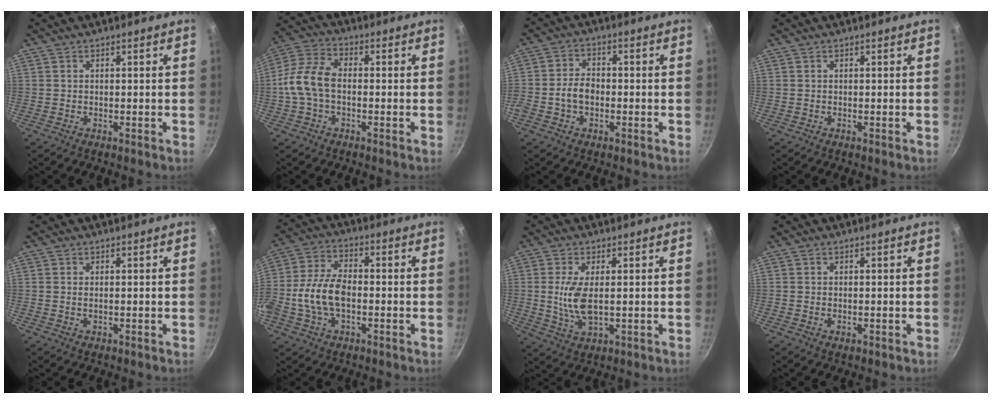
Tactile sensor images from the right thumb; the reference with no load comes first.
{"total": 9.4, "force": [-1.1, 5.9, 7.3], "torque": [-0.141, 0.032, -0.037]}
{"total": 4.9, "force": [-1.4, 3.5, 3.2], "torque": [-0.047, 0.023, -0.031]}
{"total": 0.0}
{"total": 0.6, "force": [0.1, 0.2, 0.5], "torque": [-0.011, 0.000, 0.000]}
{"total": 11.2, "force": [-1.9, 6.7, 8.7], "torque": [-0.167, 0.029, -0.047]}
{"total": 7.1, "force": [0.4, 3.0, 6.4], "torque": [-0.132, -0.007, 0.010]}
{"total": 0.9, "force": [-0.2, 0.5, 0.7], "torque": [-0.009, -0.001, -0.004]}